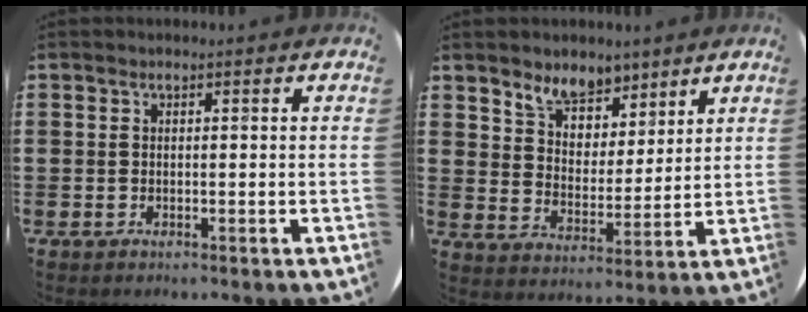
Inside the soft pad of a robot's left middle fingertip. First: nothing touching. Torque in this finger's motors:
{"motor_torque": [1.20, -0.93, 0.21, 0.06]}